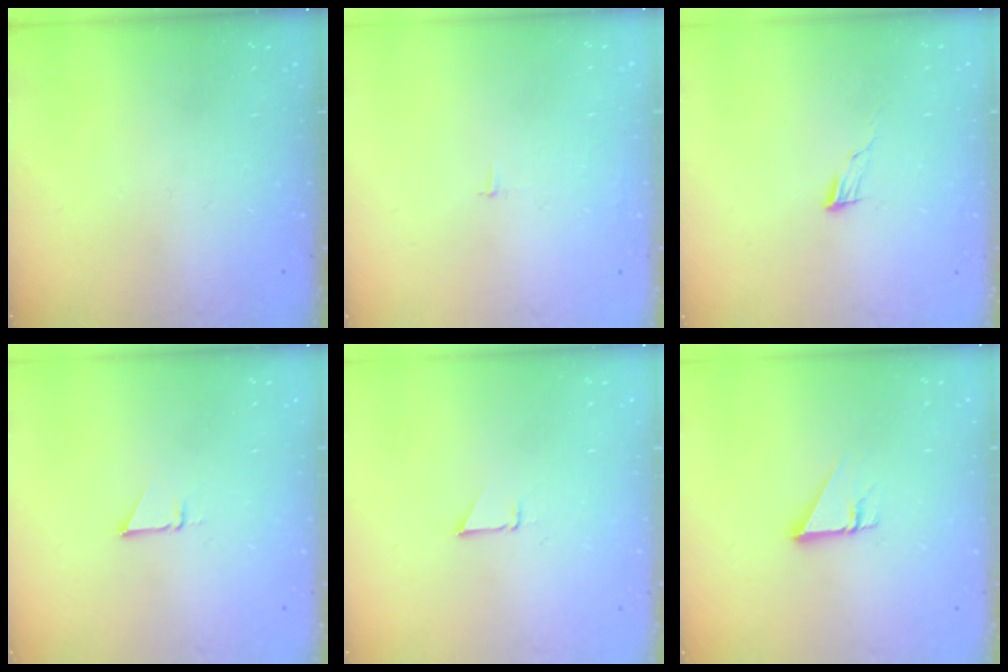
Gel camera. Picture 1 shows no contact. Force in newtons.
{"total": 2.1, "press": 2.1, "slide": 0.2}
{"total": 4.6, "press": 4.6, "slide": 0.4}
{"total": 2.5, "press": 2.5, "slide": 0.1}
{"total": 0.9, "press": 0.9, "slide": 0.1}
{"total": 2.7, "press": 2.7, "slide": 0.2}